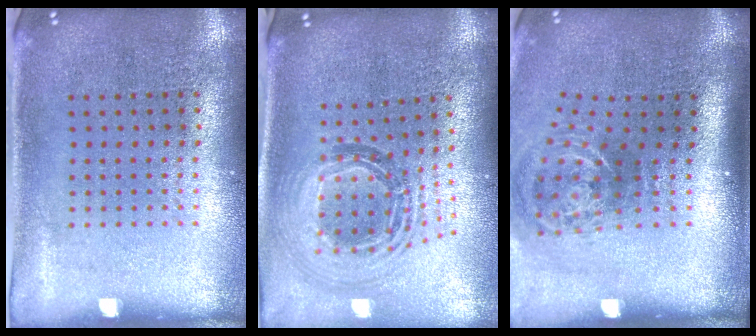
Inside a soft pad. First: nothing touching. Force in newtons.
{"total": 1.3, "press": 1.2, "slide": 0.6}
{"total": 2.2, "press": 1.3, "slide": 1.8}